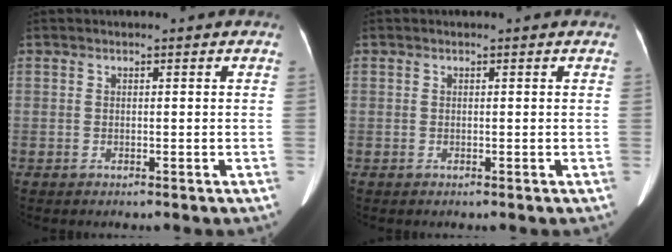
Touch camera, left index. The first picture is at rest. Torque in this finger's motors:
{"motor_torque": [-0.14, -0.16, 0.03, 0.02]}